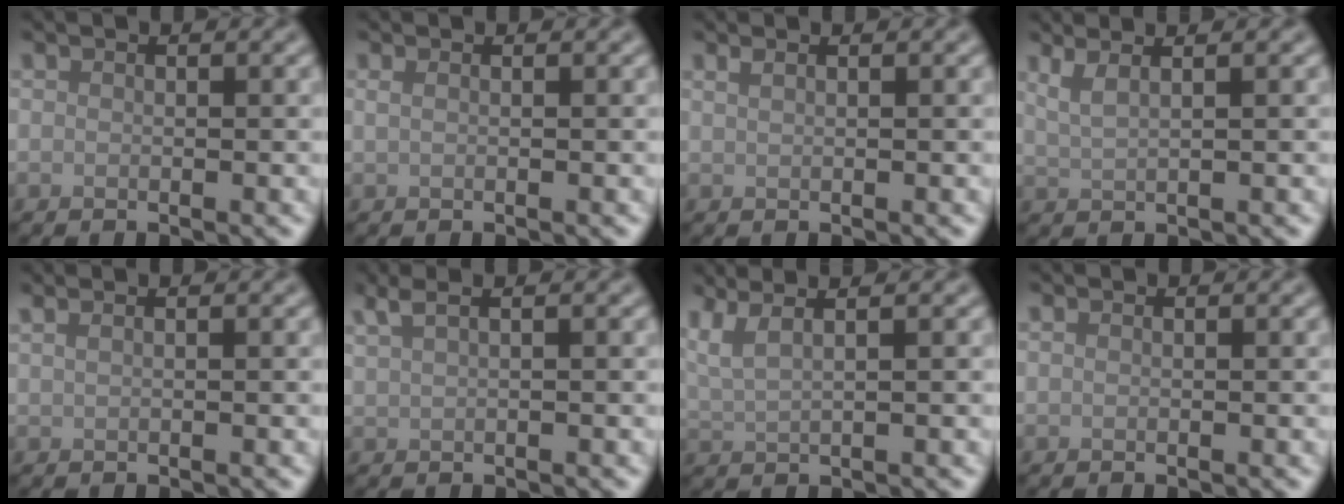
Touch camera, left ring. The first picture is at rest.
{"total": 0.8, "force": [0.4, 0.4, 0.6], "torque": [-0.010, 0.001, 0.004]}
{"total": 1.1, "force": [0.7, 0.5, 0.7], "torque": [-0.009, -0.001, 0.008]}
{"total": 2.7, "force": [1.7, 0.9, 1.8], "torque": [-0.025, 0.009, 0.018]}
{"total": 1.8, "force": [1.1, 0.9, 1.1], "torque": [-0.015, -0.002, 0.006]}
{"total": 2.6, "force": [1.7, 0.9, 1.7], "torque": [-0.027, 0.009, 0.021]}
{"total": 3.8, "force": [2.5, 1.2, 2.6], "torque": [-0.047, 0.024, 0.027]}
{"total": 0.0}